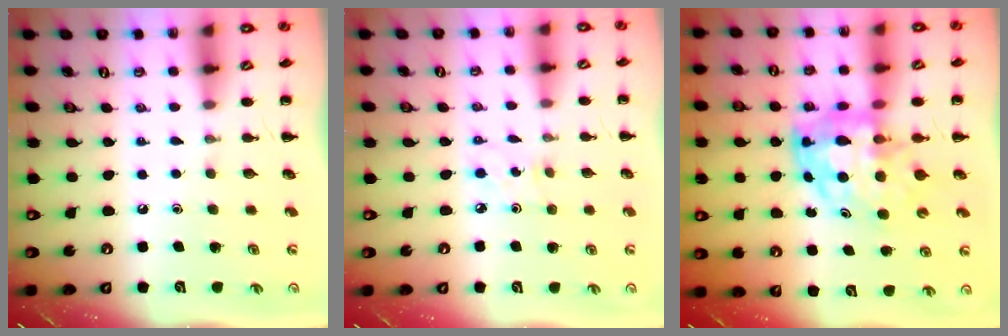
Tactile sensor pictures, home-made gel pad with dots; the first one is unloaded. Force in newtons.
{"total": 3.2, "press": 3.2, "slide": 0.7}
{"total": 8.0, "press": 7.8, "slide": 2.0}